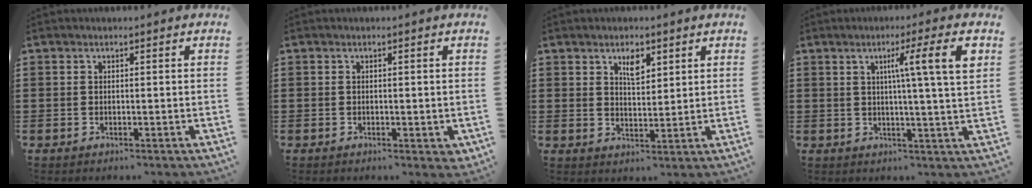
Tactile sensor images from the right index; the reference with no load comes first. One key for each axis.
{"total": 0.6, "fx": 0.0, "fy": 0.5, "fz": 0.3, "tx": -0.007, "ty": 0.005, "tz": -0.001}
{"total": 3.5, "fx": 2.1, "fy": 1.5, "fz": 2.4, "tx": -0.037, "ty": -0.001, "tz": 0.034}
{"total": 8.5, "fx": 2.6, "fy": -0.1, "fz": 8.1, "tx": -0.136, "ty": -0.009, "tz": 0.030}